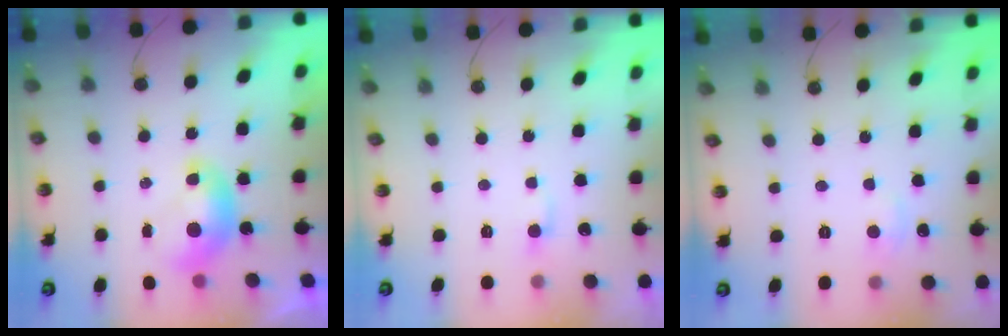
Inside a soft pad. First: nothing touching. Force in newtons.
{"total": 1.8, "press": 1.7, "slide": 0.5}
{"total": 3.4, "press": 3.3, "slide": 0.4}